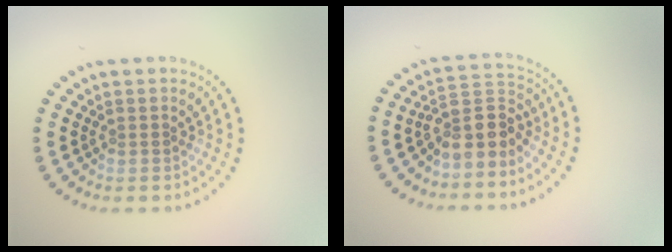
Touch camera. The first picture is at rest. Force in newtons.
{"total": 3.7, "press": 2.8, "slide": 2.3}